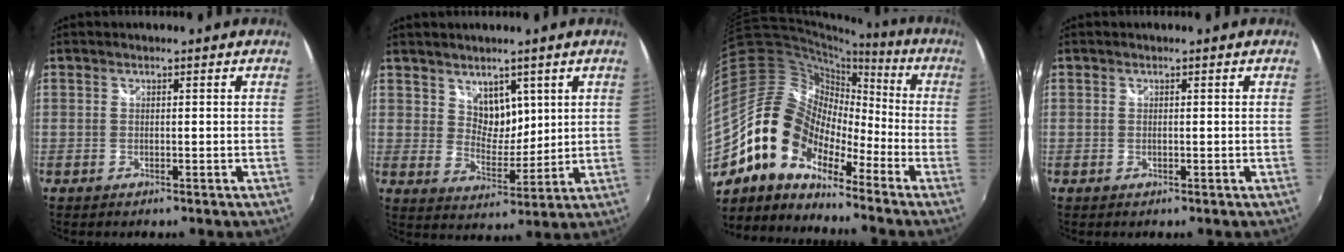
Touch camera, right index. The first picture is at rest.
{"total": 6.3, "force": [3.7, 4.3, 2.7], "torque": [-0.031, -0.001, 0.071]}
{"total": 14.7, "force": [-9.4, 8.4, 7.6], "torque": [-0.136, 0.018, -0.196]}
{"total": 0.0}